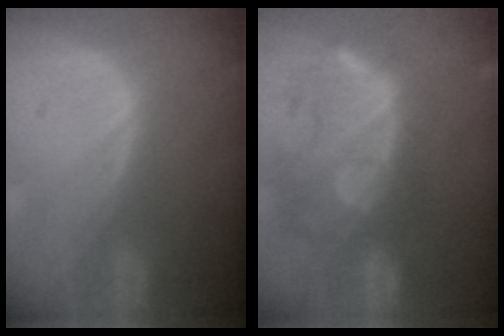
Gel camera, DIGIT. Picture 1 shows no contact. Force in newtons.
{"total": 12.2, "press": 11.0, "slide": 5.2}